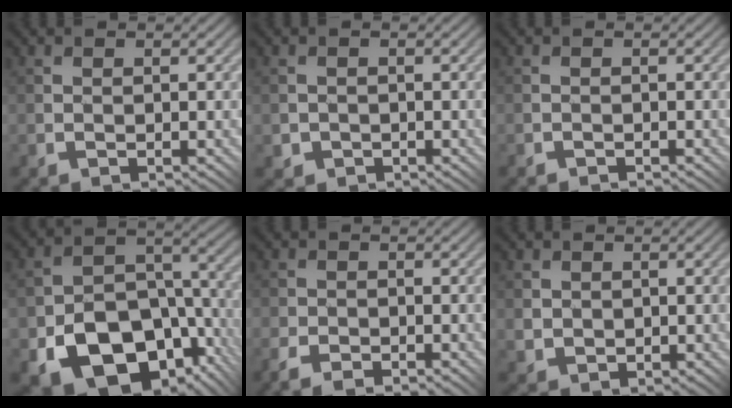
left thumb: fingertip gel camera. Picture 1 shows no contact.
{"total": 1.7, "force": [-0.7, 1.5, -0.1], "torque": [-0.002, -0.004, -0.014]}
{"total": 0.6, "force": [-0.4, -0.3, -0.4], "torque": [0.010, 0.004, -0.011]}
{"total": 17.3, "force": [-7.9, 11.5, 10.2], "torque": [-0.171, -0.036, -0.105]}
{"total": 3.1, "force": [-1.9, 1.8, 1.7], "torque": [-0.030, -0.008, -0.034]}
{"total": 2.3, "force": [0.6, 2.1, 0.7], "torque": [-0.025, -0.008, 0.013]}